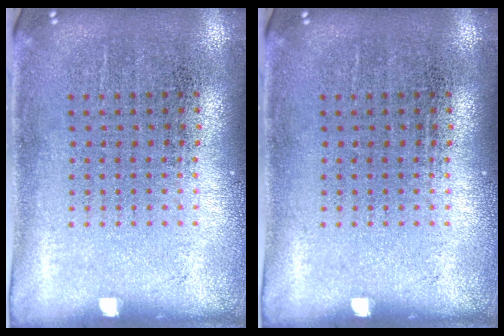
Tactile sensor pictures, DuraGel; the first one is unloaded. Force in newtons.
{"total": 0.0}